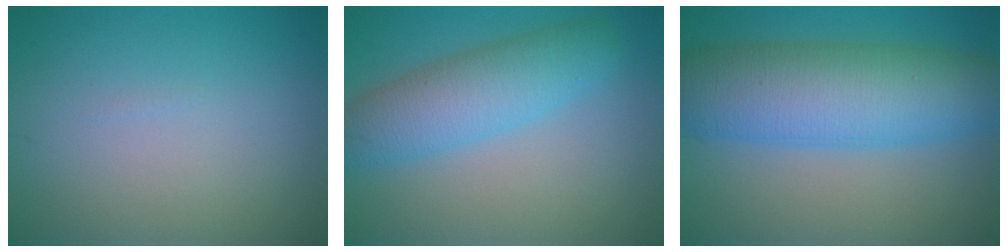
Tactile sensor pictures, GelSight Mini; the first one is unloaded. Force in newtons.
{"total": 5.6, "press": 5.6, "slide": 0.2}
{"total": 10.2, "press": 10.2, "slide": 0.1}